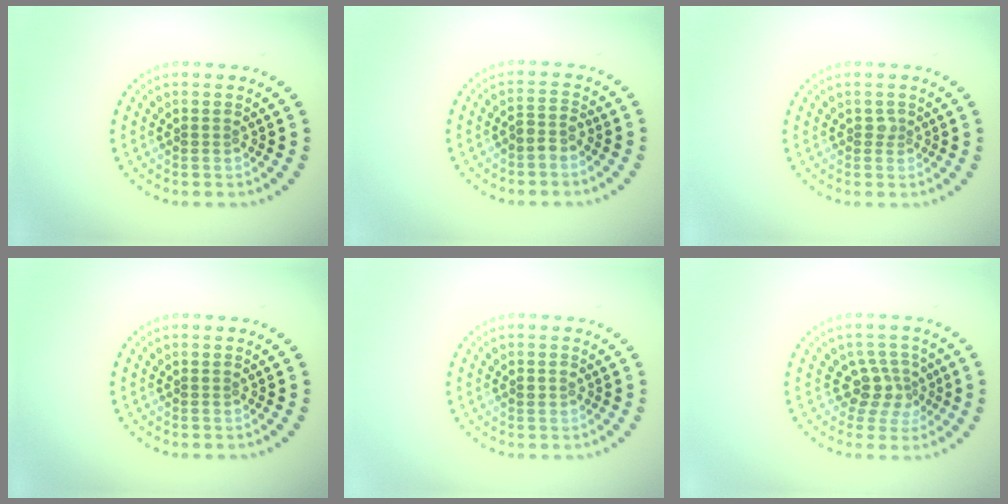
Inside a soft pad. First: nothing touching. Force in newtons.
{"total": 1.4, "press": 1.2, "slide": 0.8}
{"total": 0.6, "press": 0.5, "slide": 0.4}
{"total": 0.0}
{"total": 1.1, "press": 1.0, "slide": 0.3}
{"total": 2.7, "press": 2.1, "slide": 1.7}